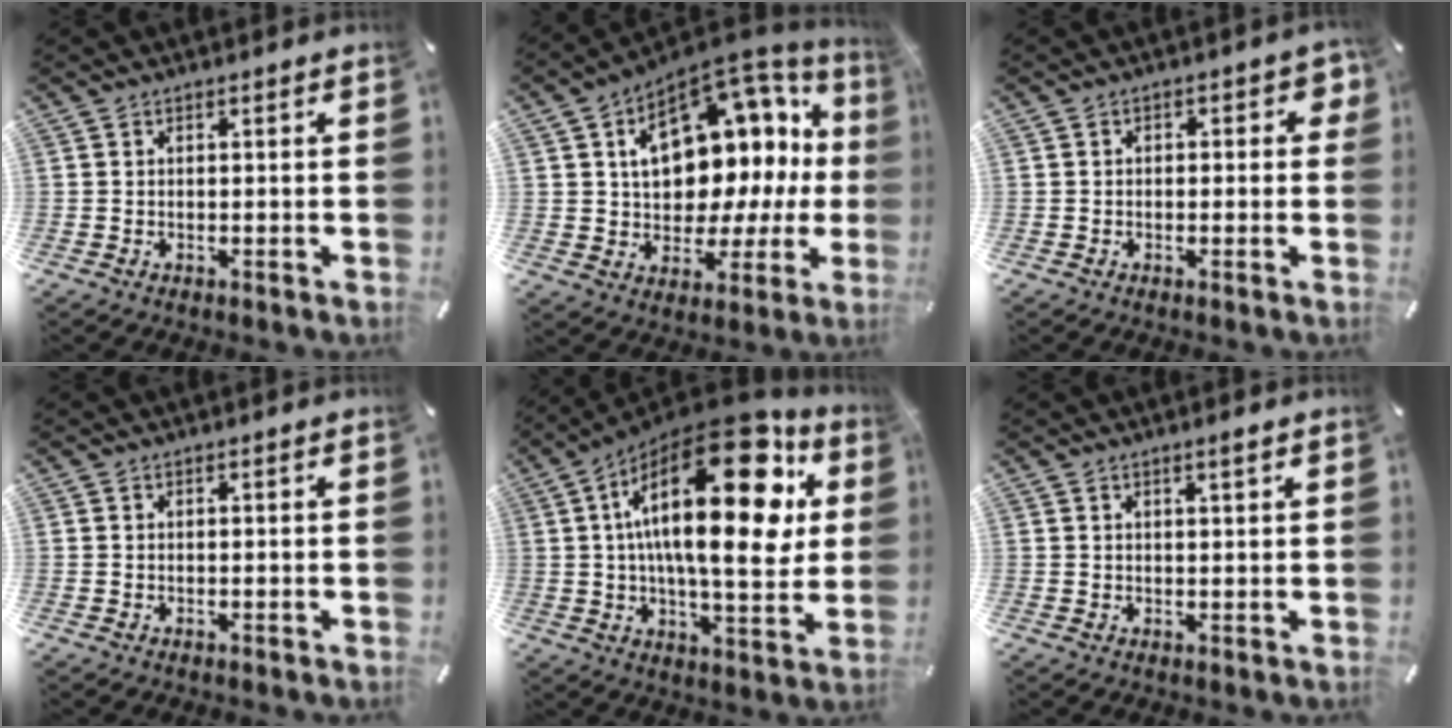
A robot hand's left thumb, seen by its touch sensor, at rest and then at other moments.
{"total": 16.0, "force": [5.5, 11.3, 9.9], "torque": [-0.135, -0.052, 0.097]}
{"total": 2.9, "force": [-0.3, 1.6, 2.3], "torque": [-0.035, 0.008, -0.008]}
{"total": 0.0}
{"total": 29.7, "force": [9.1, 12.4, 25.4], "torque": [-0.418, -0.054, 0.140]}
{"total": 1.8, "force": [1.2, 0.2, 1.3], "torque": [-0.027, 0.001, 0.020]}